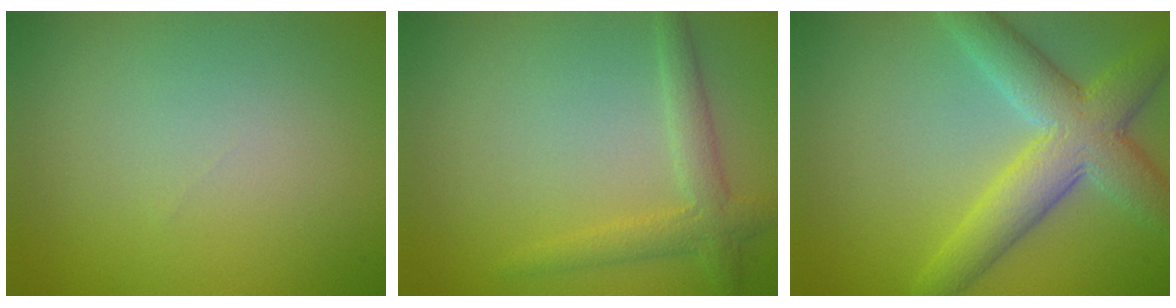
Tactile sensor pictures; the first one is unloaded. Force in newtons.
{"total": 2.6, "press": 2.6, "slide": 0.1}
{"total": 6.6, "press": 6.5, "slide": 0.3}